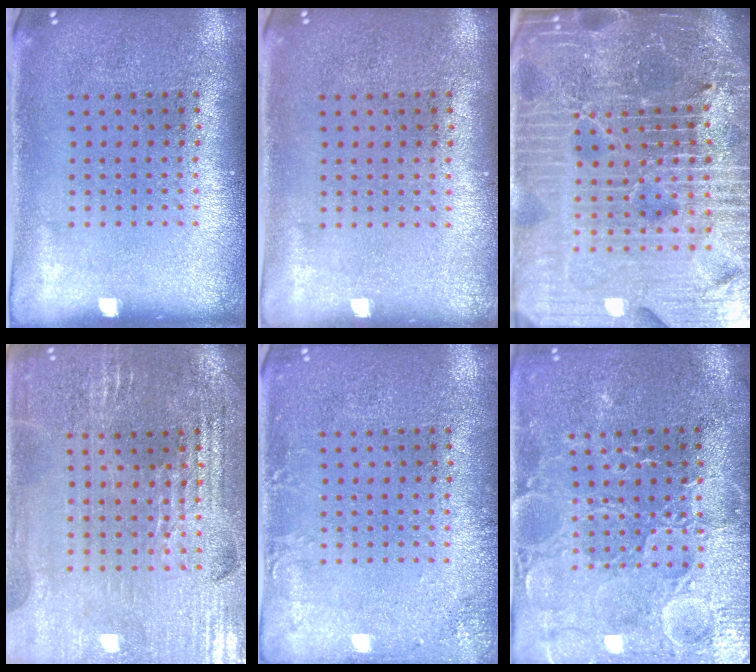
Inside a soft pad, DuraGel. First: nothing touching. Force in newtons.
{"total": 0.0}
{"total": 7.2, "press": 6.2, "slide": 3.7}
{"total": 2.8, "press": 2.8, "slide": 0.5}
{"total": 1.7, "press": 1.7, "slide": 0.3}
{"total": 3.8, "press": 3.7, "slide": 0.8}